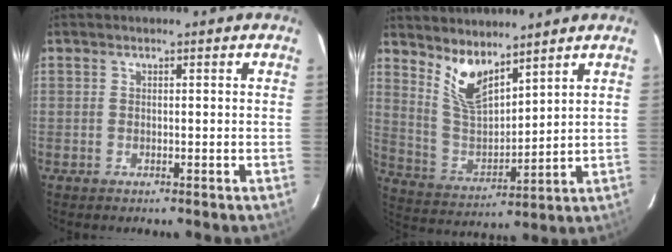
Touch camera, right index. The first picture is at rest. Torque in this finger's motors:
{"motor_torque": [0.25, 0.25, 0.12, 0.07]}